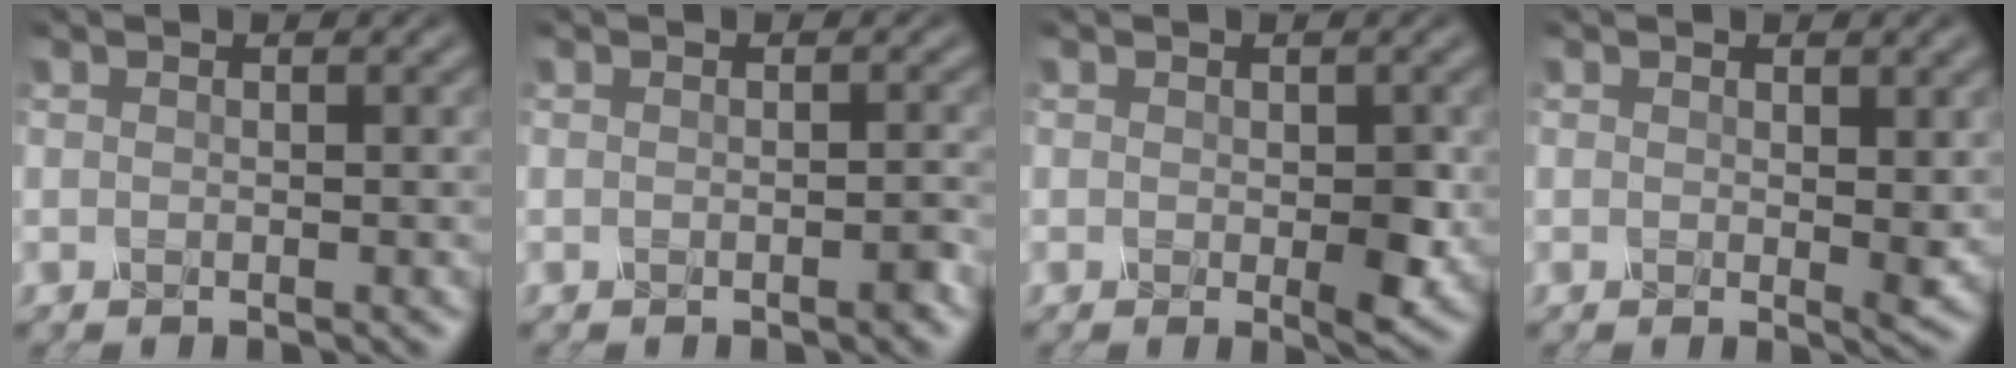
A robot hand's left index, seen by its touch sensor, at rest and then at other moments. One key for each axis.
{"total": 1.4, "fx": -1.1, "fy": 0.1, "fz": 0.9, "tx": -0.013, "ty": 0.003, "tz": -0.013}
{"total": 2.2, "fx": -0.7, "fy": 0.8, "fz": 2.0, "tx": -0.044, "ty": -0.001, "tz": -0.004}
{"total": 1.6, "fx": 0.0, "fy": 0.2, "fz": 1.6, "tx": -0.038, "ty": -0.005, "tz": 0.006}